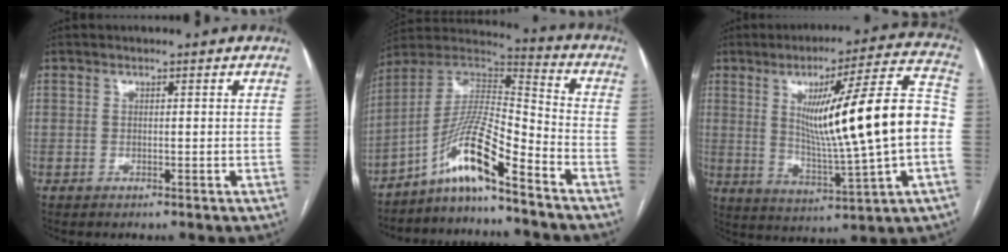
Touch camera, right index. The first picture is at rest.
{"total": 11.8, "force": [-8.0, 0.6, 8.7], "torque": [-0.171, 0.019, -0.149]}
{"total": 19.9, "force": [0.6, 0.5, 19.9], "torque": [-0.304, 0.011, 0.009]}